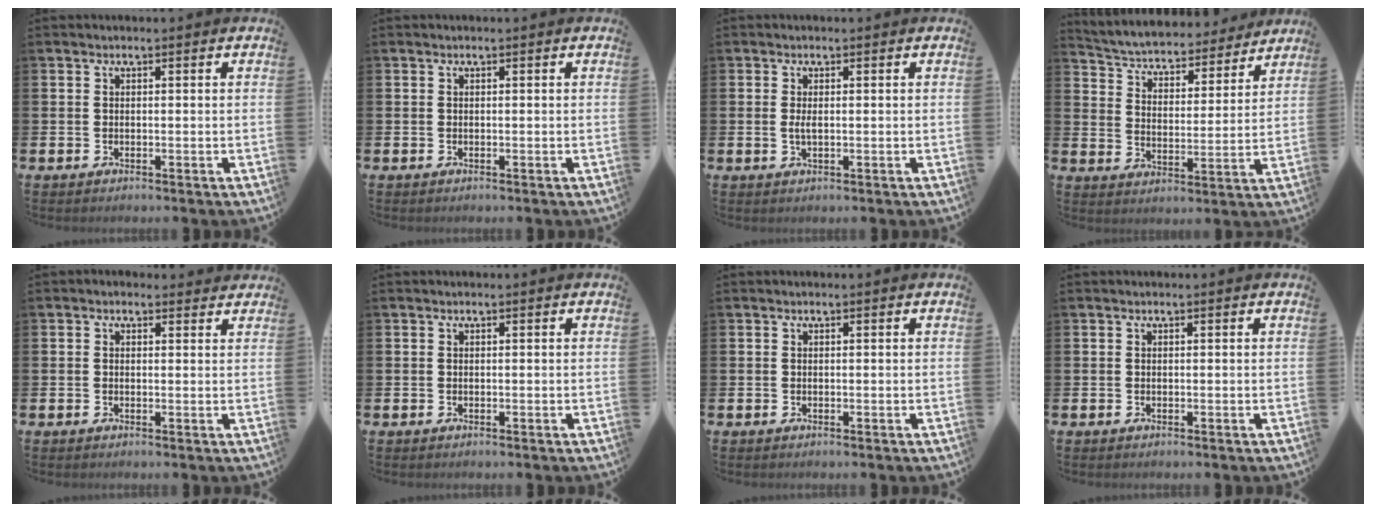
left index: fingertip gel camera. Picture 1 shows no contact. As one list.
[{"total": 0.0}, {"total": 1.4, "force": [0.1, 0.5, 1.3], "torque": [-0.023, 0.002, -0.001]}, {"total": 4.9, "force": [4.6, 1.4, 0.8], "torque": [-0.039, -0.045, 0.072]}, {"total": 0.9, "force": [0.6, 0.6, 0.2], "torque": [0.010, 0.002, 0.007]}, {"total": 0.0}, {"total": 0.0}, {"total": 0.0}]